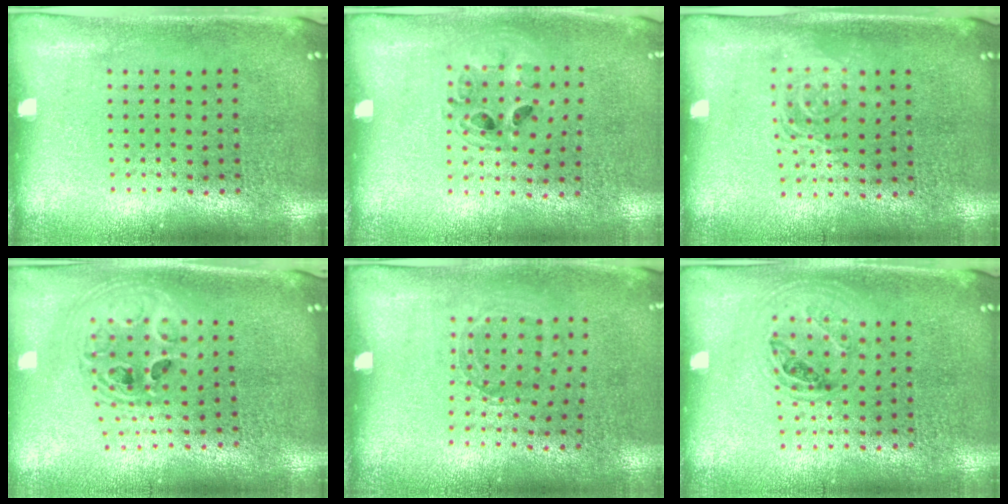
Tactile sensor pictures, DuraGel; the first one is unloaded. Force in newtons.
{"total": 1.0, "press": 1.0, "slide": 0.1}
{"total": 1.3, "press": 1.2, "slide": 0.5}
{"total": 2.1, "press": 1.7, "slide": 1.2}
{"total": 1.1, "press": 0.9, "slide": 0.6}
{"total": 0.9, "press": 0.9, "slide": 0.2}